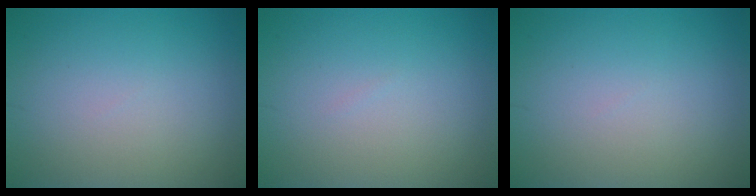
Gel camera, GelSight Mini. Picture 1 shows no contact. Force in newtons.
{"total": 0.0}
{"total": 0.0}